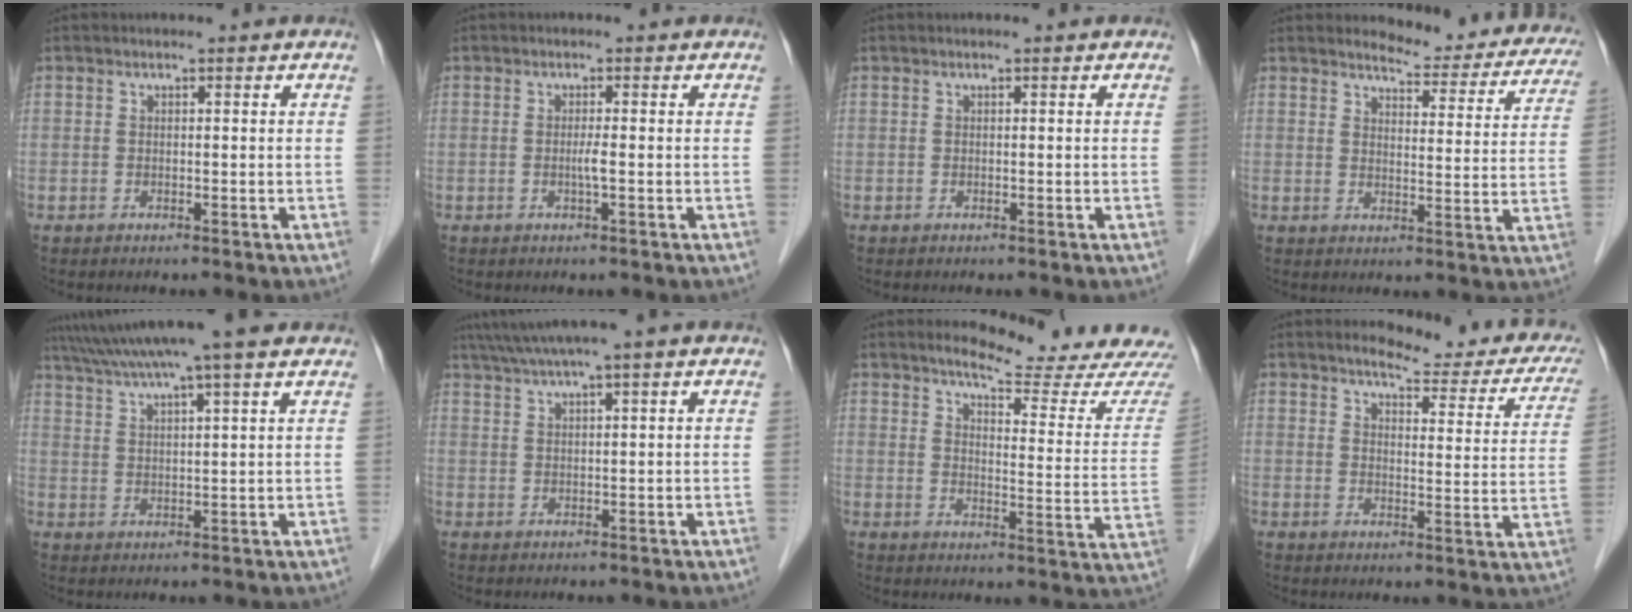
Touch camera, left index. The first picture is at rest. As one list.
[{"total": 1.3, "force": [-0.5, -0.3, 1.1], "torque": [-0.027, -0.004, -0.009]}, {"total": 0.0}, {"total": 13.0, "force": [12.2, 3.2, 3.4], "torque": [-0.018, -0.030, 0.121]}, {"total": 11.6, "force": [9.6, -0.9, 6.5], "torque": [-0.118, 0.031, 0.139]}, {"total": 6.1, "force": [4.6, -1.2, 3.9], "torque": [-0.069, 0.030, 0.079]}, {"total": 14.5, "force": [13.9, -1.1, 4.0], "torque": [-0.051, -0.090, 0.162]}, {"total": 14.6, "force": [13.1, 3.0, 5.8], "torque": [-0.049, -0.037, 0.133]}]